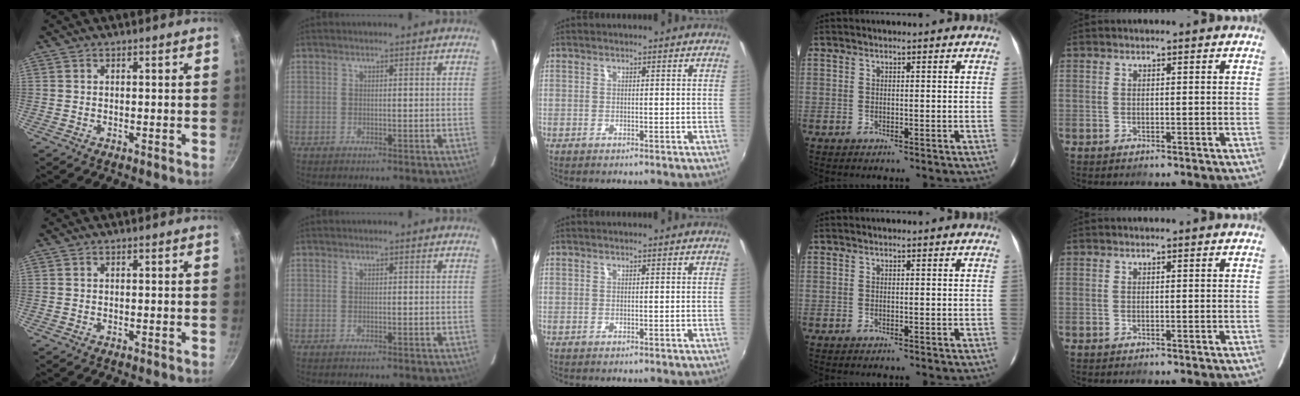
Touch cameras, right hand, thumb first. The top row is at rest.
{}